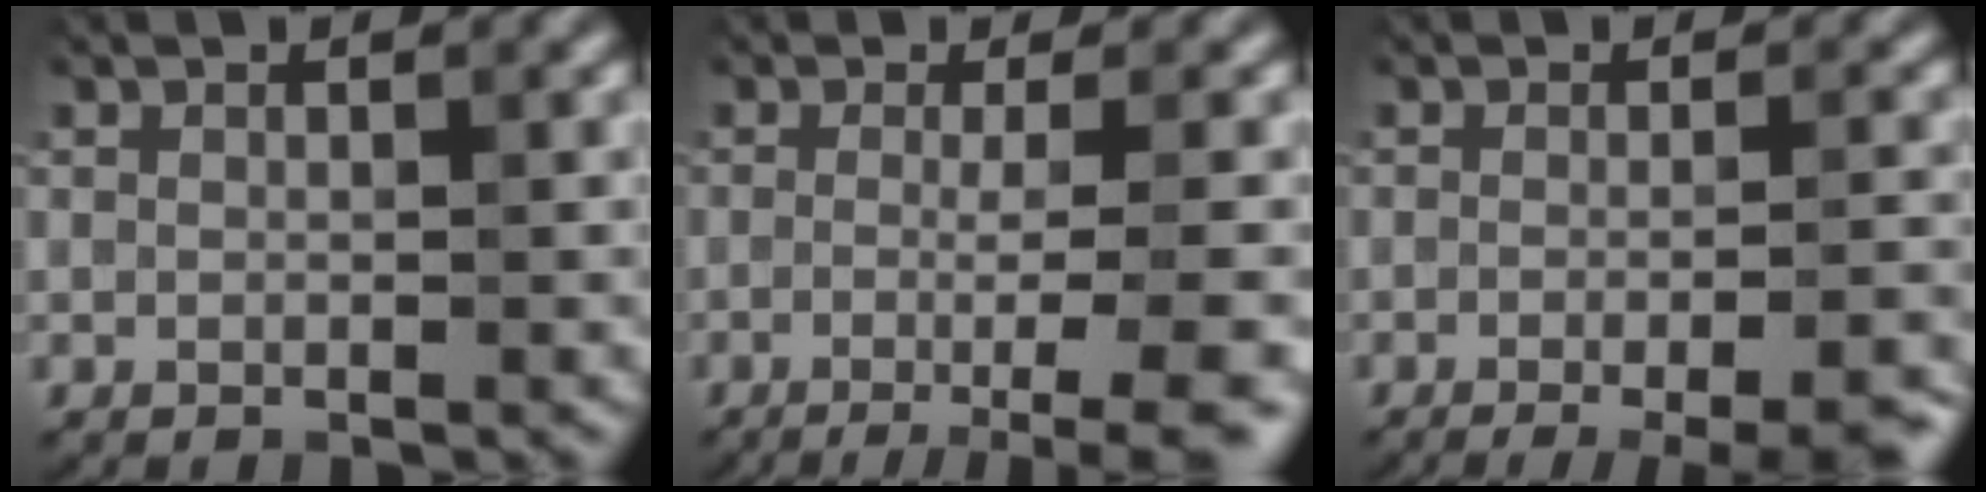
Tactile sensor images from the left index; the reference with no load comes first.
{"total": 6.0, "force": [-1.7, 1.4, 5.6], "torque": [-0.070, -0.004, -0.028]}
{"total": 8.5, "force": [-4.5, 2.9, 6.5], "torque": [-0.052, -0.003, -0.039]}